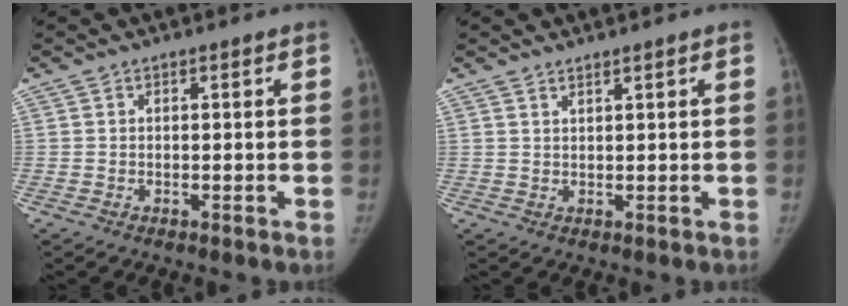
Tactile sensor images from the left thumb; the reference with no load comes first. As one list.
[{"total": 1.0, "force": [0.9, 0.0, 0.3], "torque": [-0.003, -0.008, 0.017]}]